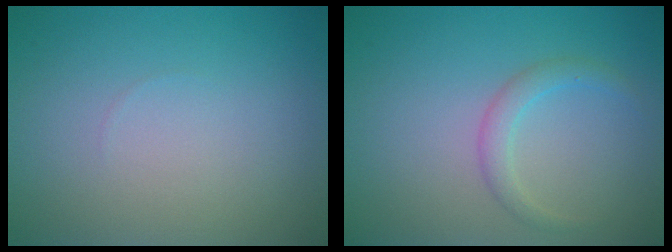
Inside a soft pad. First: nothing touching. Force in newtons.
{"total": 1.7, "press": 1.7, "slide": 0.1}